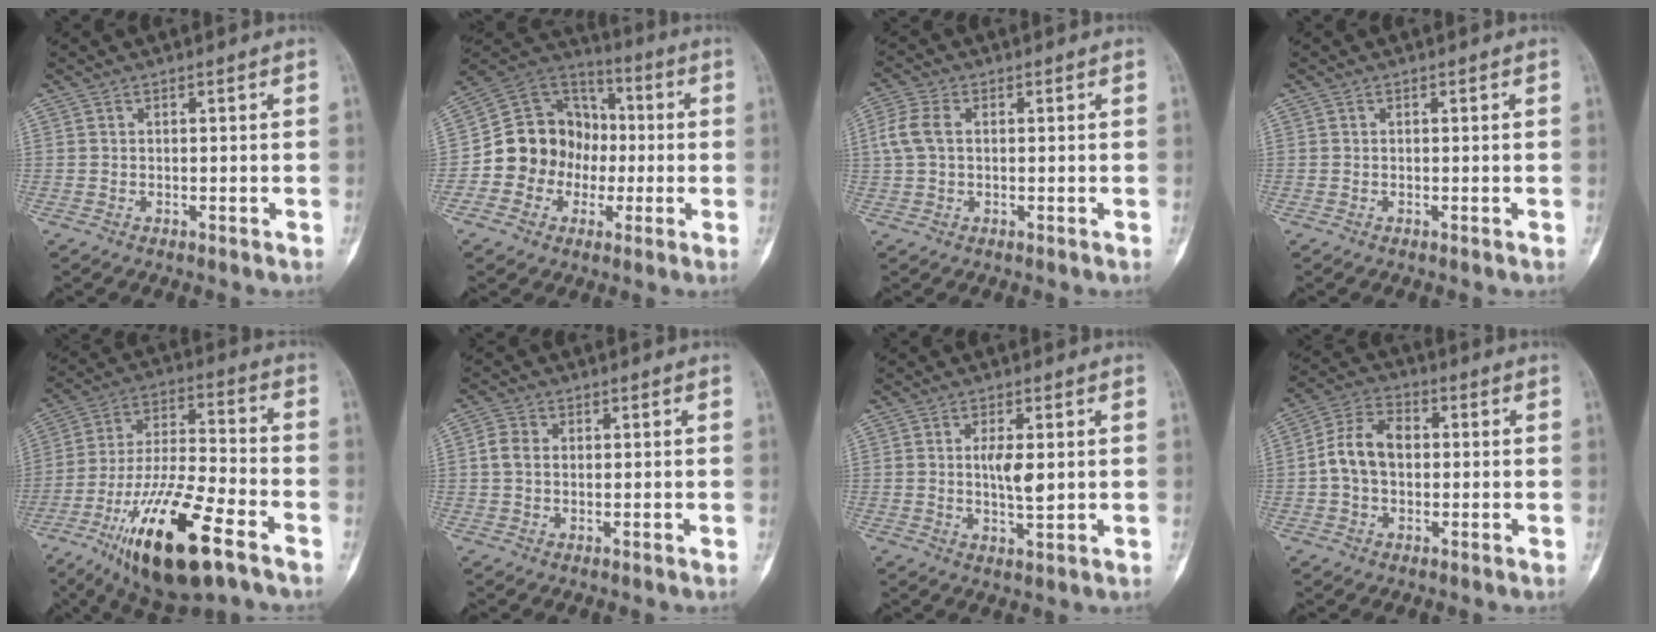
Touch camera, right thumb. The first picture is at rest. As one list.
[{"total": 14.9, "force": [-2.4, 13.7, 5.5], "torque": [-0.044, 0.058, -0.045]}, {"total": 5.1, "force": [0.6, 3.2, 3.9], "torque": [-0.102, 0.012, 0.009]}, {"total": 0.0}, {"total": 22.0, "force": [-11.8, 6.1, 17.5], "torque": [-0.354, 0.039, -0.208]}, {"total": 3.3, "force": [0.4, 2.5, 2.1], "torque": [-0.038, 0.006, 0.002]}, {"total": 5.3, "force": [0.7, 1.8, 5.0], "torque": [-0.083, -0.010, 0.014]}, {"total": 9.1, "force": [-0.1, 6.5, 6.4], "torque": [-0.110, 0.028, -0.010]}]